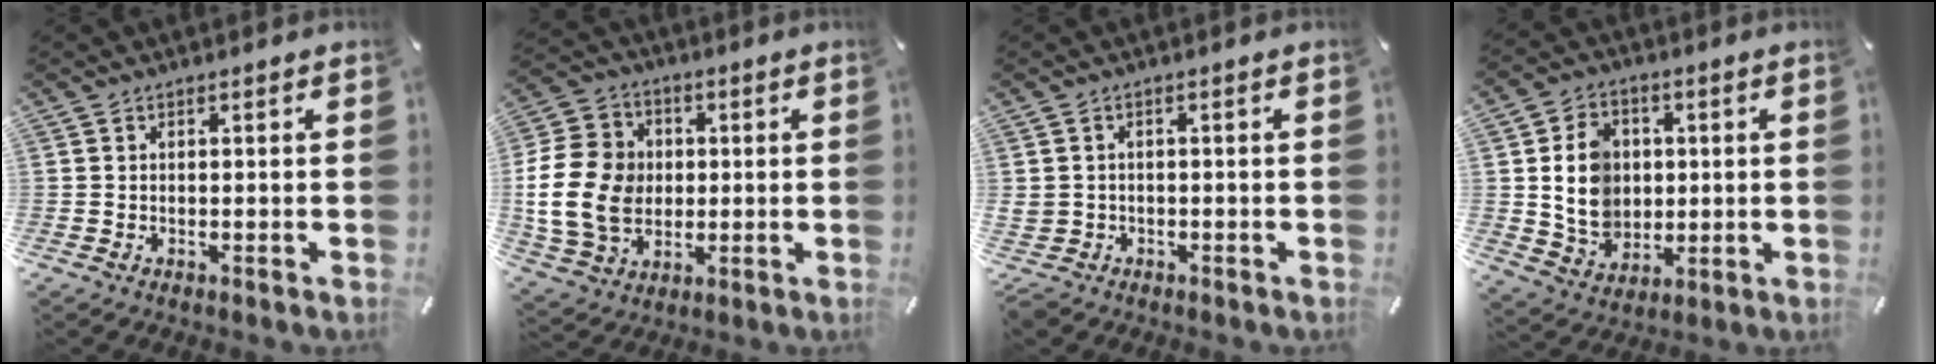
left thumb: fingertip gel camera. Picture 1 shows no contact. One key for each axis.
{"total": 15.5, "fx": -0.5, "fy": 13.2, "fz": 8.1, "tx": -0.187, "ty": 0.015, "tz": -0.009}
{"total": 2.7, "fx": -0.8, "fy": 2.5, "fz": 0.7, "tx": -0.021, "ty": 0.004, "tz": -0.018}
{"total": 11.1, "fx": 1.3, "fy": 9.6, "fz": 5.3, "tx": -0.108, "ty": 0.009, "tz": 0.027}